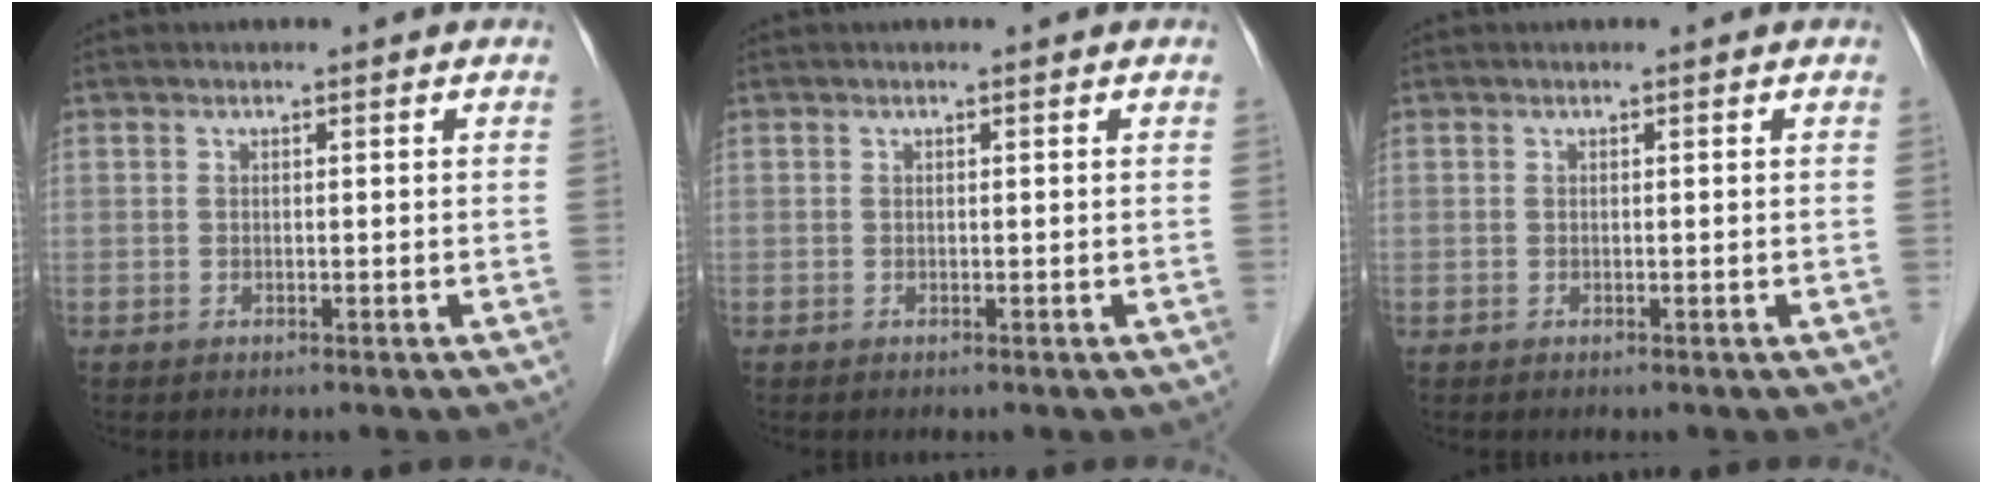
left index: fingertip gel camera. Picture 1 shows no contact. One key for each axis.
{"total": 0.0}
{"total": 0.0}